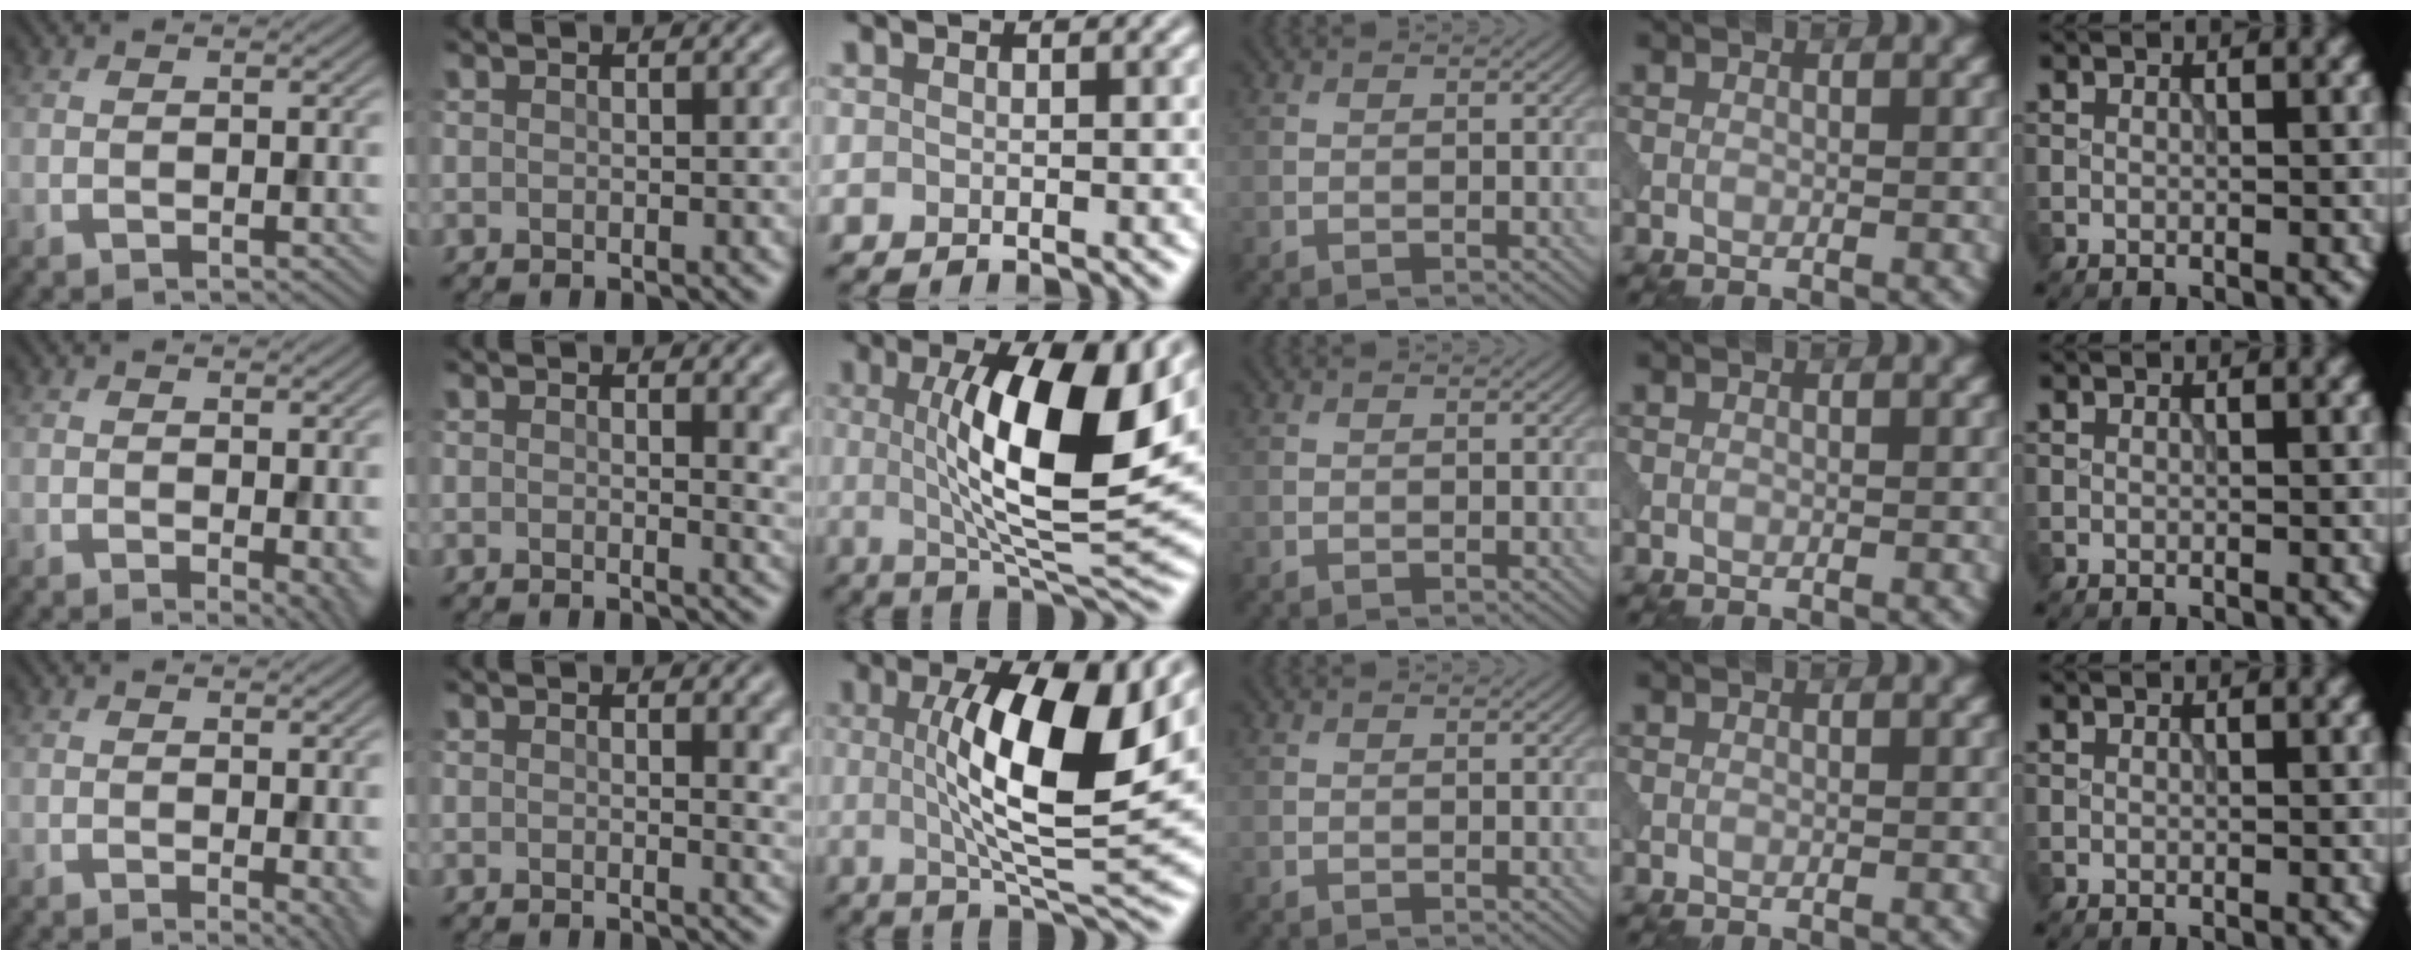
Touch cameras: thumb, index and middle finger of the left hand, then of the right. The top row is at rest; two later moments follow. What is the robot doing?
{"motion": "pour", "object": "beaker"}